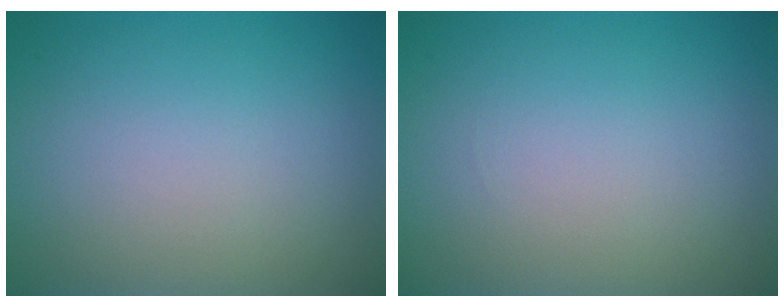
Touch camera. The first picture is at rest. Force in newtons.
{"total": 0.0}